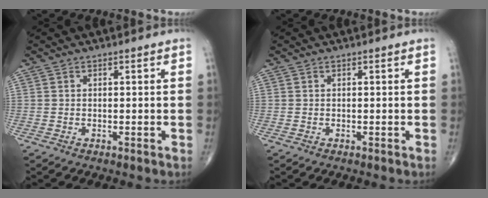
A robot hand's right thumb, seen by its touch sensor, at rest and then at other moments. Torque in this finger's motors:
{"motor_torque": [0.00, 0.00, 0.00, 0.00, 0.07]}